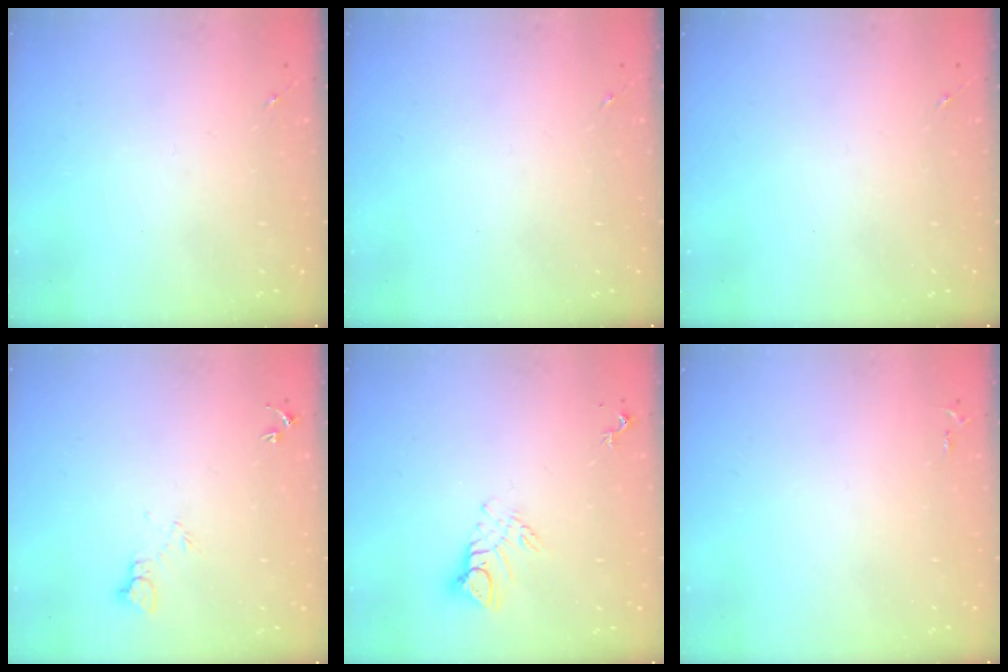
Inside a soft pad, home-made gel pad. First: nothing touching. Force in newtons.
{"total": 0.0}
{"total": 0.0}
{"total": 5.6, "press": 5.6, "slide": 0.6}
{"total": 7.6, "press": 7.6, "slide": 0.7}
{"total": 2.5, "press": 2.5, "slide": 0.3}